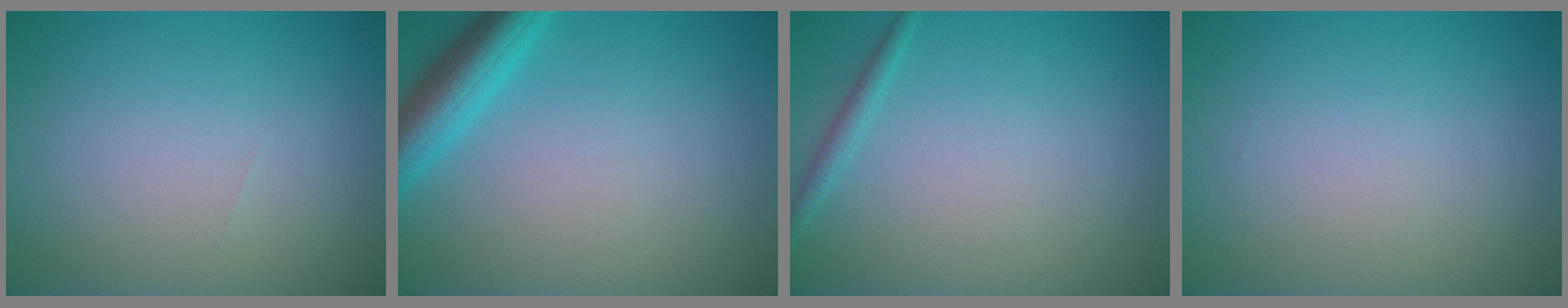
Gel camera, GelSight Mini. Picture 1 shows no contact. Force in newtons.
{"total": 4.4, "press": 4.4, "slide": 0.2}
{"total": 1.1, "press": 1.1, "slide": 0.0}
{"total": 0.0}